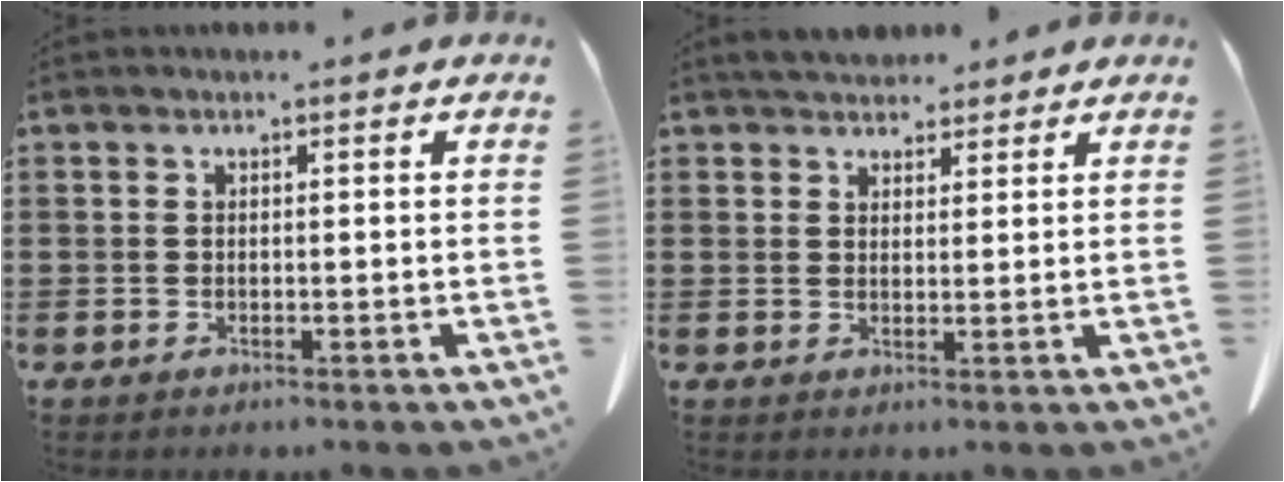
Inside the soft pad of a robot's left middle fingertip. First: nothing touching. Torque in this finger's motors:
{"motor_torque": [0.08, -0.06, 0.01, 0.04]}